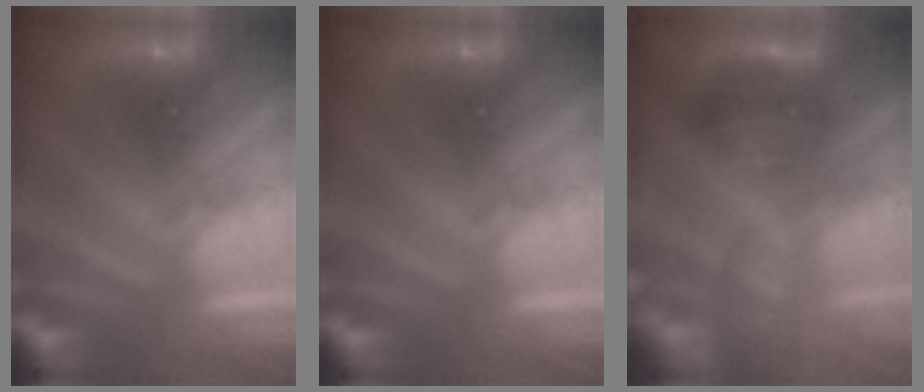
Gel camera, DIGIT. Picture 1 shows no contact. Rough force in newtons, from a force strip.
{"total": 0.0}
{"total": 9.2}